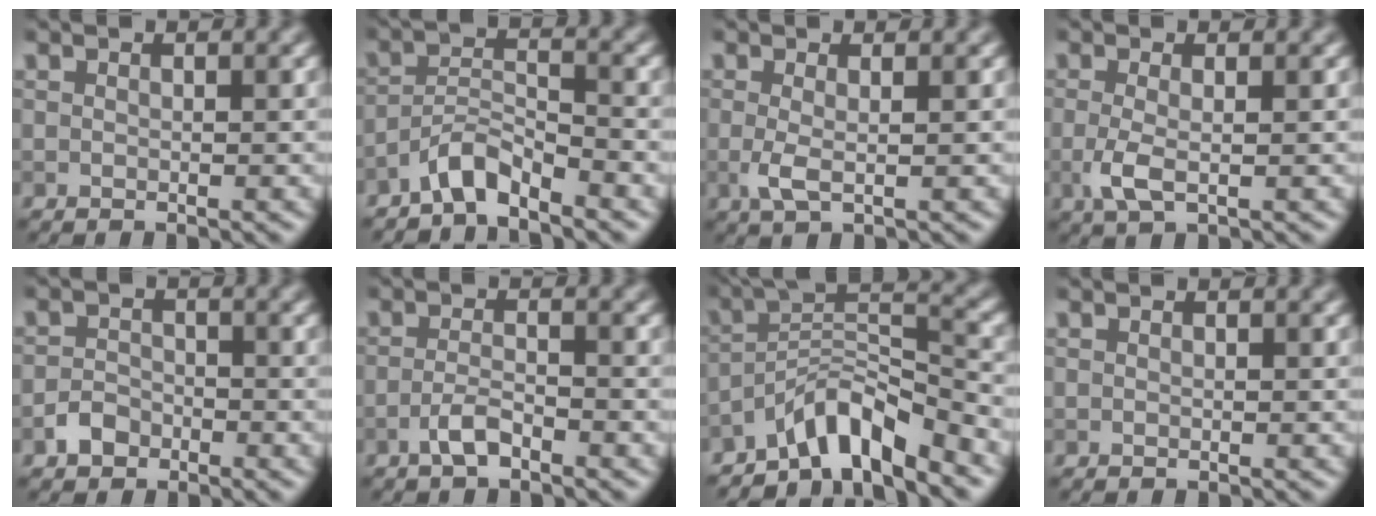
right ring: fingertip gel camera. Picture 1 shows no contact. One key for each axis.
{"total": 3.3, "fx": -2.9, "fy": 0.5, "fz": 1.5, "tx": -0.025, "ty": 0.011, "tz": -0.063}
{"total": 1.9, "fx": -0.1, "fy": 0.5, "fz": 1.8, "tx": -0.041, "ty": -0.003, "tz": -0.004}
{"total": 2.5, "fx": -0.5, "fy": 0.8, "fz": 2.3, "tx": -0.054, "ty": -0.005, "tz": -0.012}
{"total": 2.1, "fx": -1.4, "fy": 1.4, "fz": 0.7, "tx": -0.008, "ty": 0.005, "tz": -0.029}
{"total": 2.1, "fx": -1.5, "fy": 0.5, "fz": 1.5, "tx": -0.031, "ty": 0.006, "tz": -0.034}
{"total": 6.4, "fx": -5.0, "fy": 1.4, "fz": 3.8, "tx": -0.057, "ty": 0.009, "tz": -0.099}
{"total": 0.0}